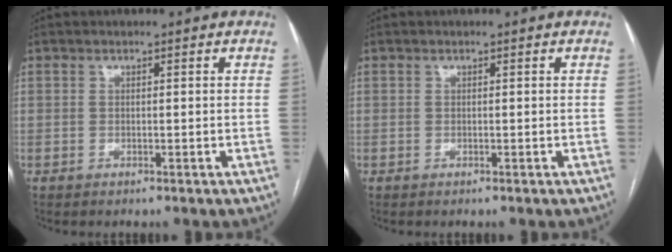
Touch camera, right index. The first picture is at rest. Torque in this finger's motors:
{"motor_torque": [0.04, 0.02, -0.02, 0.00]}